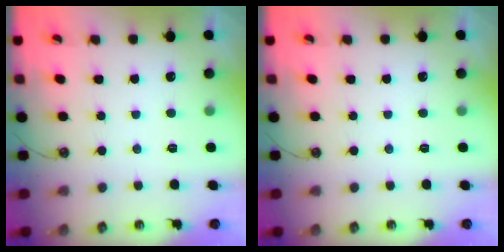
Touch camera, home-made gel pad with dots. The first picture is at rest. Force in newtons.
{"total": 0.0}